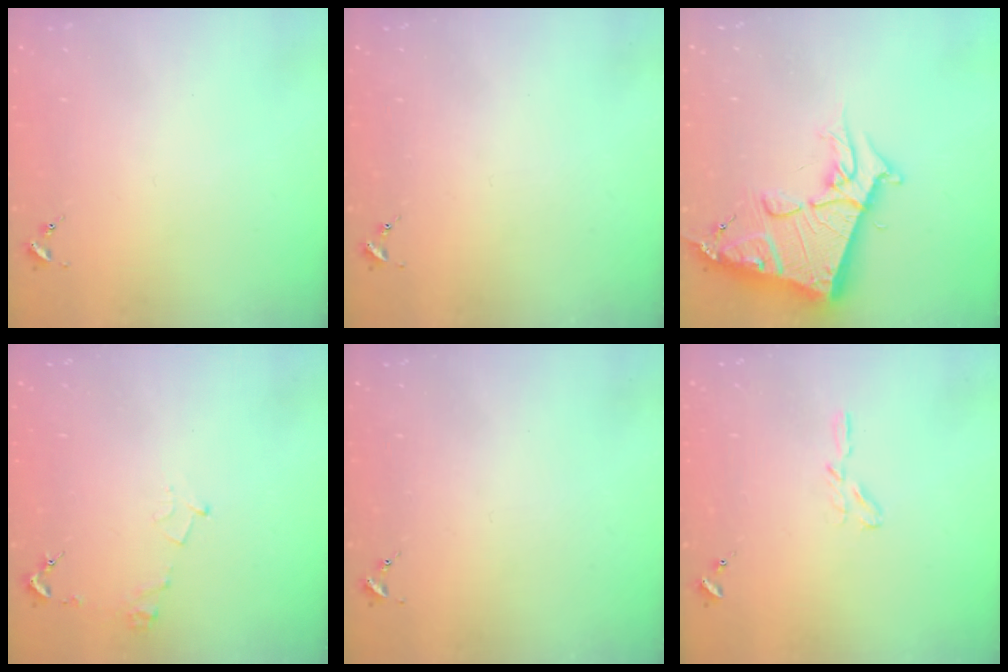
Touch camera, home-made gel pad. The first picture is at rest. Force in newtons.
{"total": 0.0}
{"total": 18.5, "press": 18.4, "slide": 1.8}
{"total": 6.2, "press": 6.2, "slide": 0.7}
{"total": 0.0}
{"total": 3.8, "press": 3.8, "slide": 0.3}